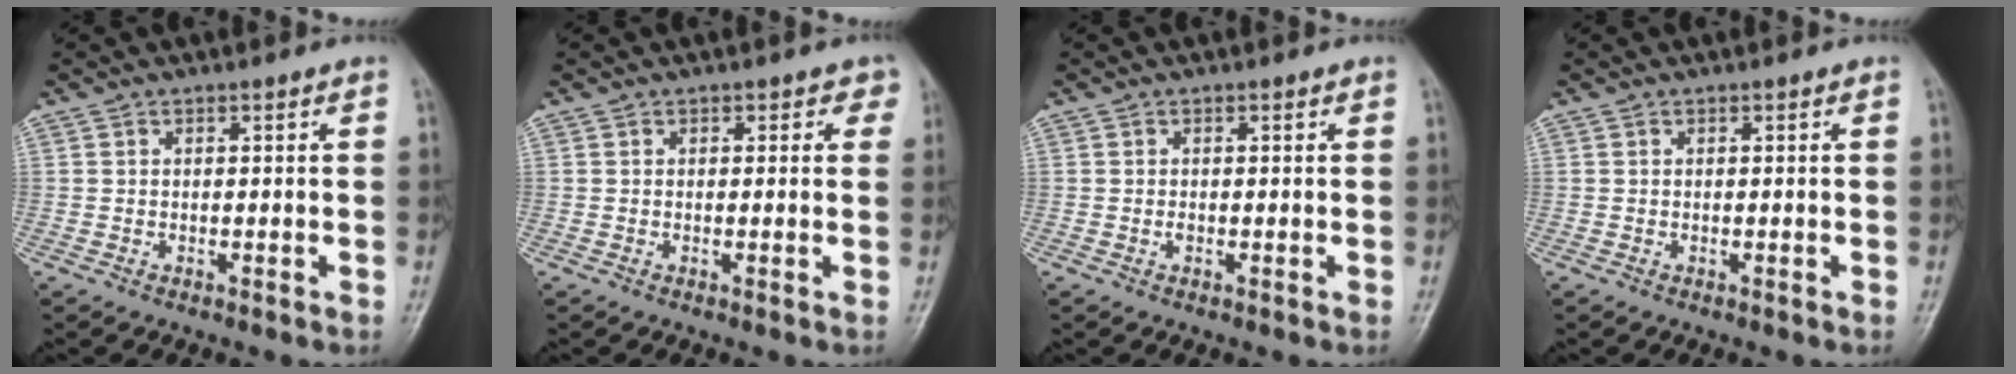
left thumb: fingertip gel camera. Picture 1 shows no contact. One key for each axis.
{"total": 2.0, "fx": 0.9, "fy": 1.5, "fz": 1.0, "tx": 0.020, "ty": 0.001, "tz": 0.002}
{"total": 0.6, "fx": 0.0, "fy": 0.4, "fz": 0.4, "tx": -0.005, "ty": 0.000, "tz": -0.002}
{"total": 0.0}